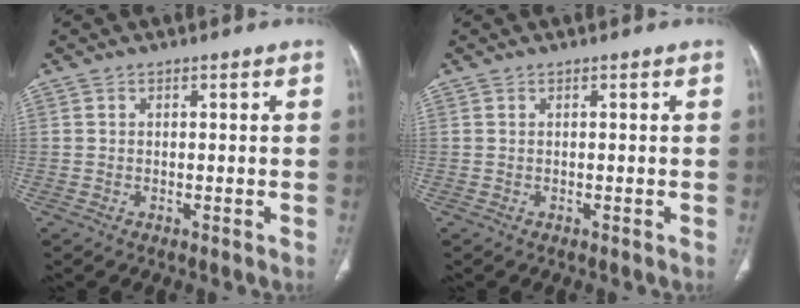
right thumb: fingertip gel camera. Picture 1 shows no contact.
{"total": 0.0}